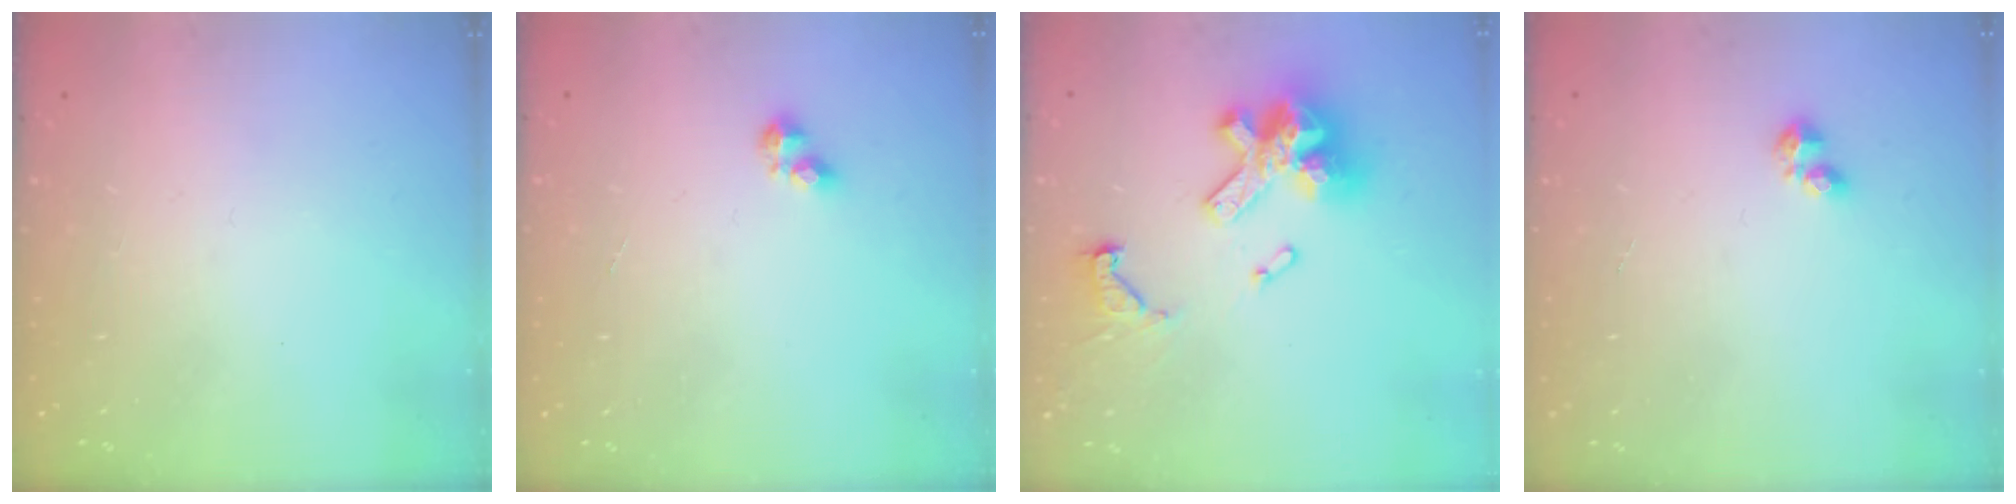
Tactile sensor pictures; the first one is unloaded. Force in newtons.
{"total": 3.0, "press": 2.9, "slide": 0.5}
{"total": 15.0, "press": 15.0, "slide": 0.8}
{"total": 3.1, "press": 3.0, "slide": 0.5}